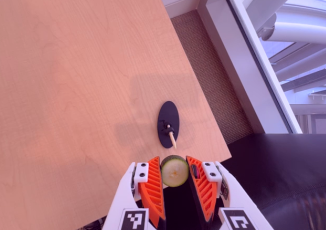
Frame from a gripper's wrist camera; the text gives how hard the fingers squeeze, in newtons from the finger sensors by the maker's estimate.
{"total": 6.2, "left": 5.9, "right": 6.5}